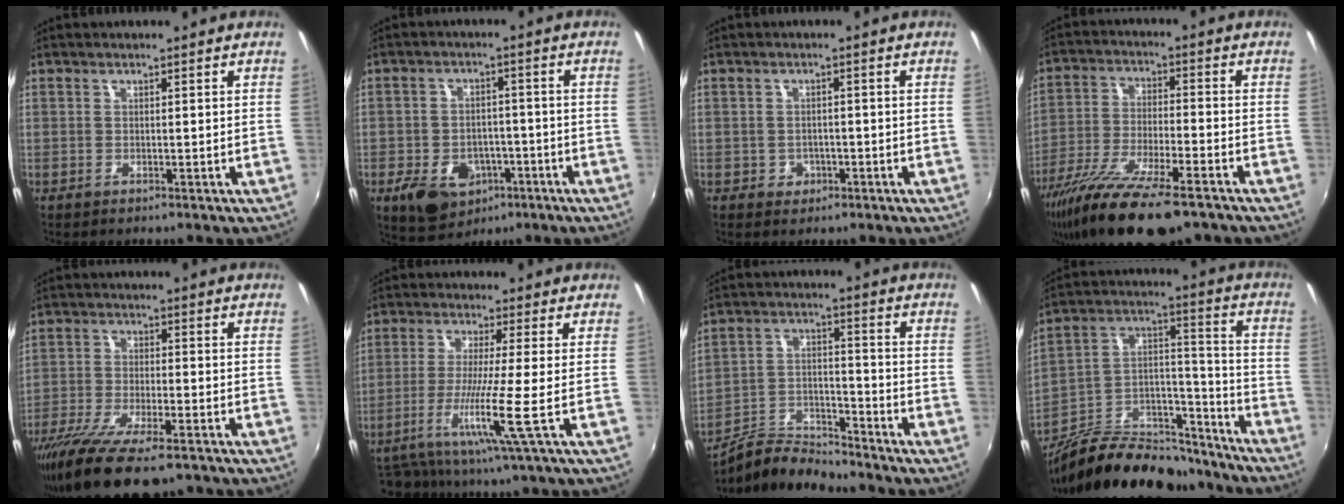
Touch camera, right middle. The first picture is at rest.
{"total": 11.9, "force": [-5.8, 8.4, 6.2], "torque": [-0.138, 0.000, -0.075]}
{"total": 3.0, "force": [-1.0, 2.7, 0.7], "torque": [-0.016, 0.000, -0.013]}
{"total": 18.9, "force": [-13.7, 4.4, 12.1], "torque": [-0.243, -0.055, -0.245]}
{"total": 16.1, "force": [-12.0, 4.1, 9.9], "torque": [-0.210, -0.056, -0.209]}
{"total": 7.8, "force": [-3.0, -1.0, 7.1], "torque": [-0.160, -0.015, -0.057]}
{"total": 8.2, "force": [-7.9, 1.8, 0.8], "torque": [-0.026, 0.020, -0.150]}
{"total": 23.0, "force": [-18.0, 10.2, 10.1], "torque": [-0.185, 0.051, -0.267]}